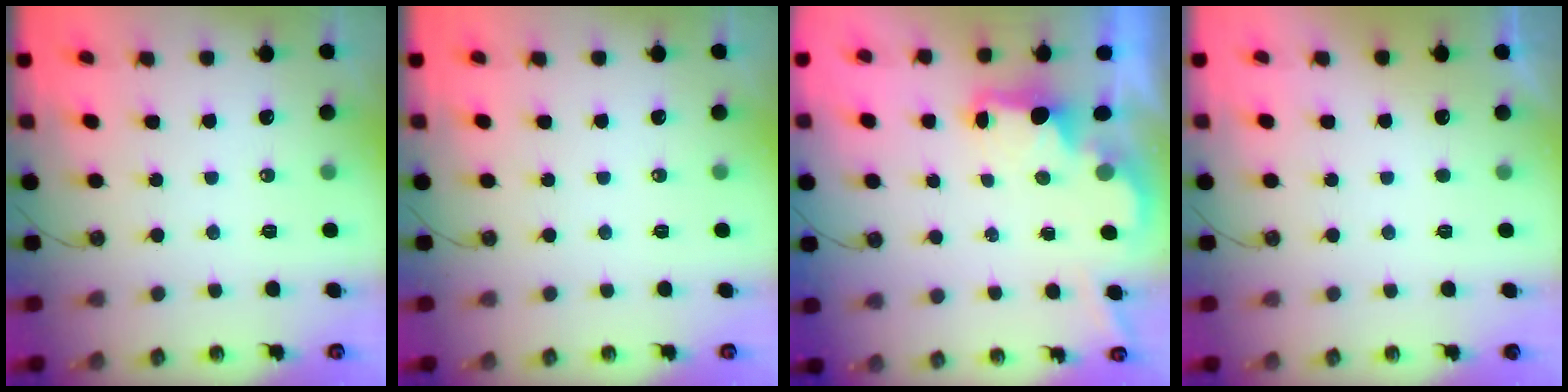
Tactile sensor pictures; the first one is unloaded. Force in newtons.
{"total": 0.0}
{"total": 2.1, "press": 2.0, "slide": 0.7}
{"total": 0.7, "press": 0.4, "slide": 0.6}